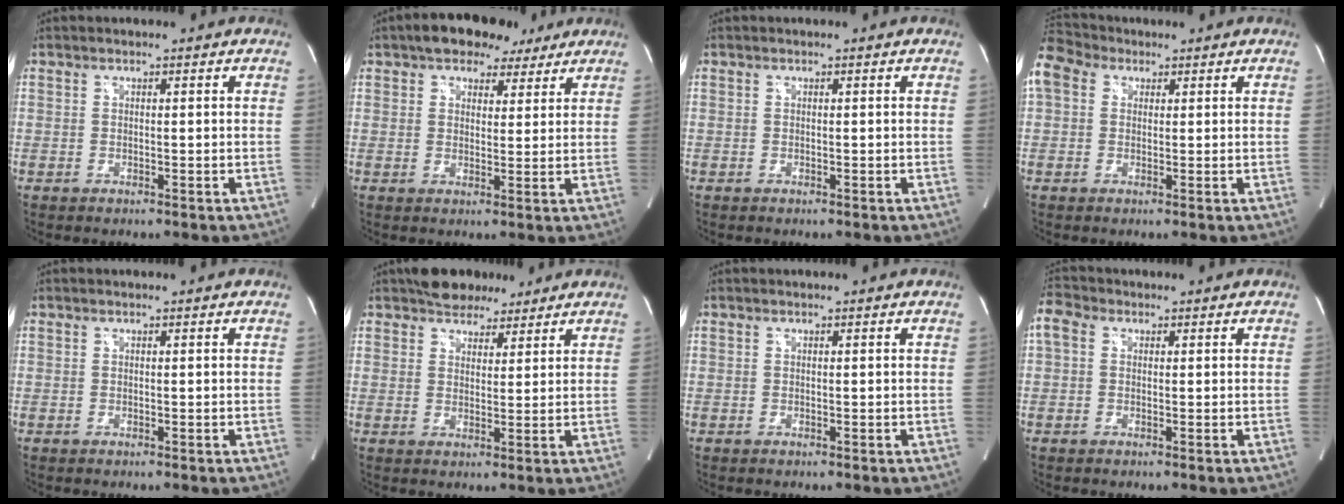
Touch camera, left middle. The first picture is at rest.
{"total": 8.6, "force": [6.1, 4.5, 4.2], "torque": [-0.053, 0.027, 0.091]}
{"total": 0.0}
{"total": 7.5, "force": [3.7, 5.4, 3.6], "torque": [-0.096, 0.048, 0.075]}
{"total": 0.0}
{"total": 6.7, "force": [5.5, 3.1, 2.4], "torque": [-0.035, 0.016, 0.091]}
{"total": 0.0}
{"total": 3.8, "force": [1.1, 2.8, 2.2], "torque": [-0.062, 0.026, 0.019]}